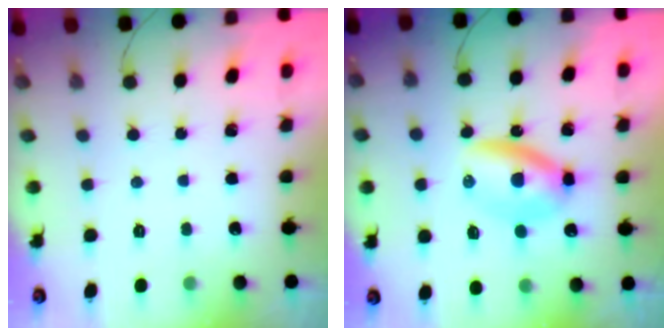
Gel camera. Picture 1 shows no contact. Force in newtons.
{"total": 7.0, "press": 7.0, "slide": 0.9}